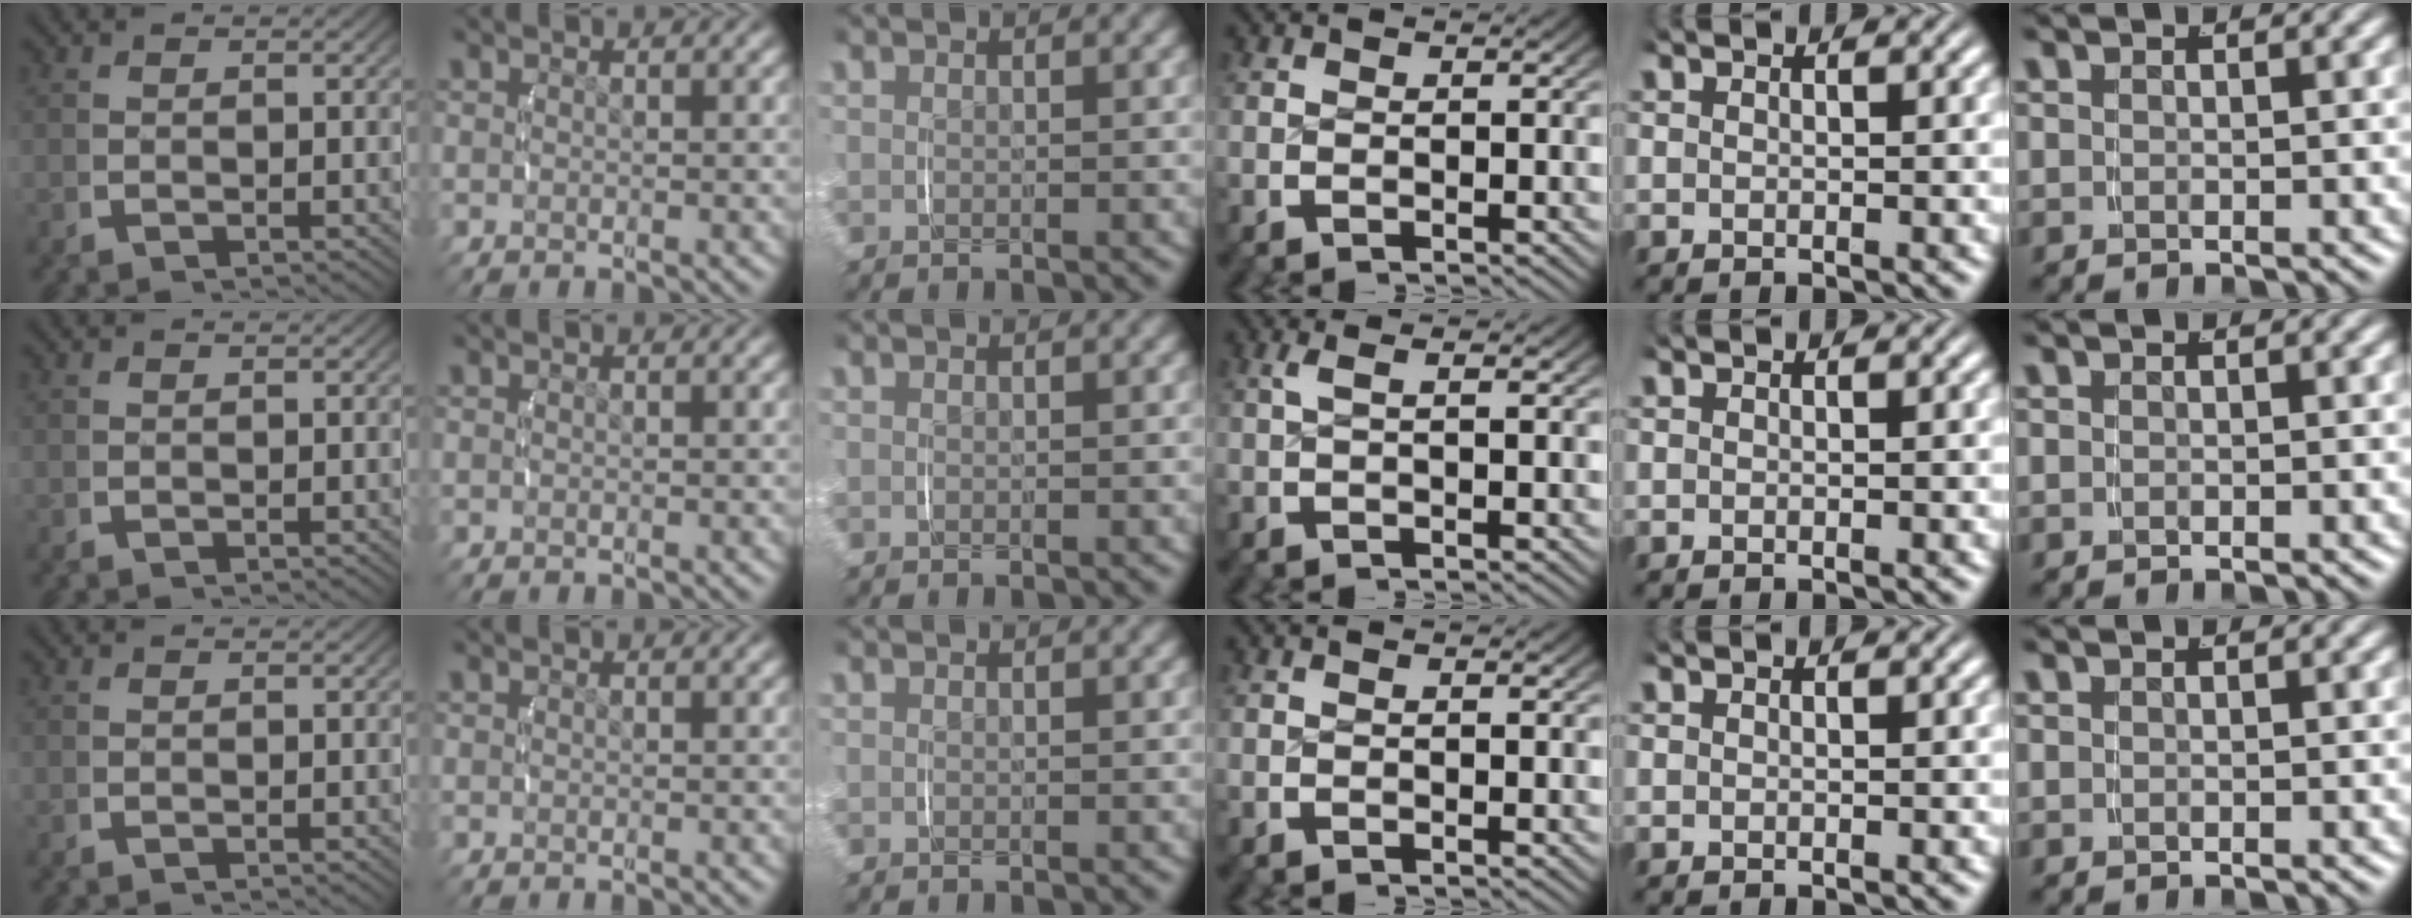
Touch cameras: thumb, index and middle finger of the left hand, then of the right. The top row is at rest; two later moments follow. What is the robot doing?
{"motion": "lift_and_place", "object": "glasses case"}